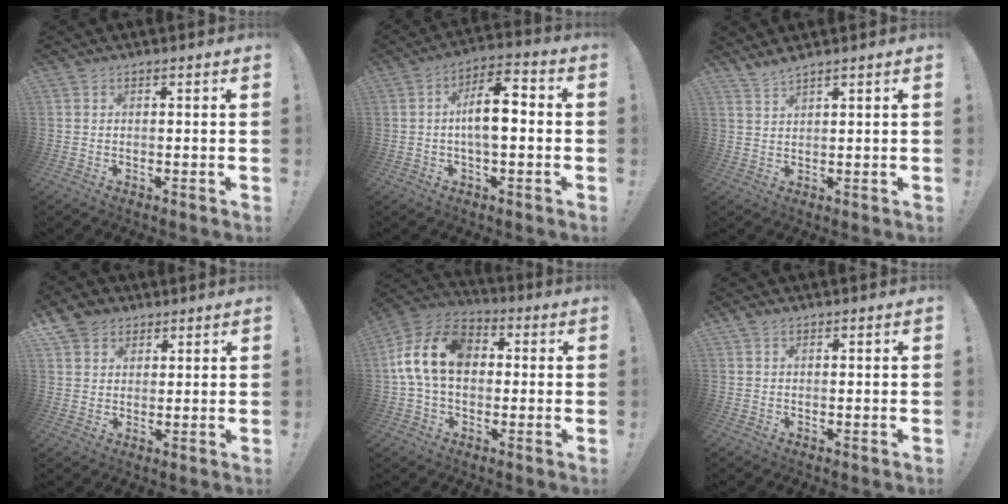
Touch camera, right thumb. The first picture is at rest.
{"total": 10.4, "force": [-0.5, 4.2, 9.6], "torque": [-0.148, 0.008, -0.012]}
{"total": 2.5, "force": [2.3, -0.2, 1.0], "torque": [-0.031, -0.011, 0.043]}
{"total": 6.9, "force": [4.1, 5.3, 1.3], "torque": [-0.023, -0.023, 0.083]}
{"total": 16.4, "force": [2.1, 11.6, 11.4], "torque": [-0.214, 0.020, 0.041]}
{"total": 0.9, "force": [0.5, 0.5, 0.4], "torque": [-0.009, 0.001, 0.009]}